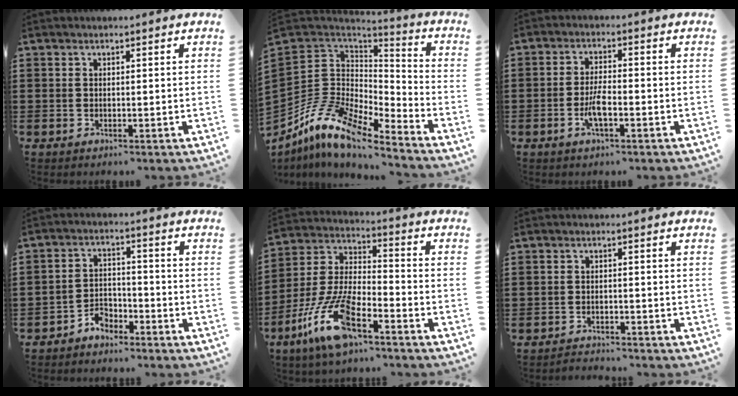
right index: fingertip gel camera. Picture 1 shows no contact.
{"total": 11.5, "force": [-8.5, 5.6, 5.4], "torque": [-0.145, 0.008, -0.175]}
{"total": 4.1, "force": [-1.7, 1.0, 3.6], "torque": [-0.074, -0.002, -0.034]}
{"total": 3.5, "force": [-3.2, 1.5, 0.3], "torque": [-0.013, 0.009, -0.066]}
{"total": 12.2, "force": [-7.8, 3.4, 8.7], "torque": [-0.210, -0.003, -0.157]}
{"total": 1.8, "force": [-1.8, 0.2, -0.1], "torque": [-0.005, 0.002, -0.041]}